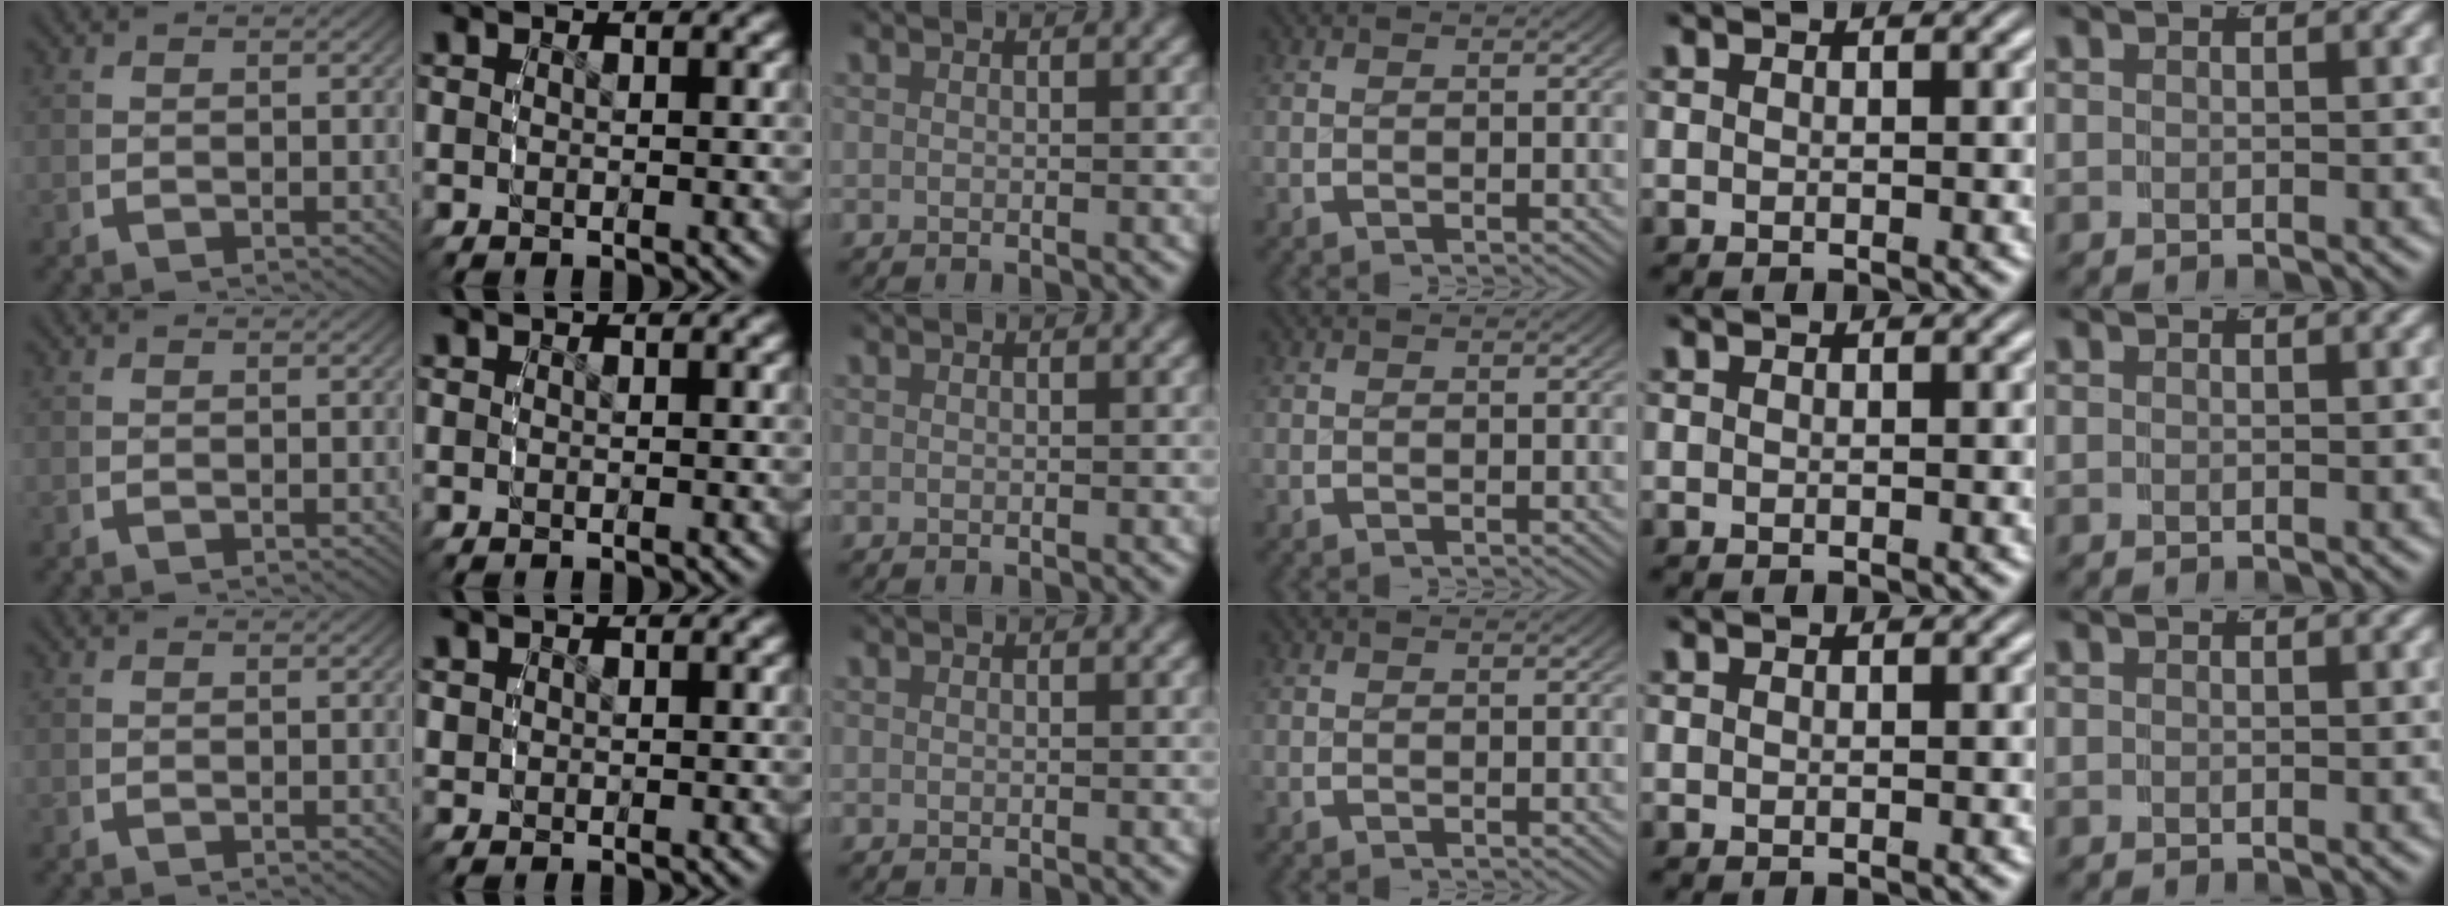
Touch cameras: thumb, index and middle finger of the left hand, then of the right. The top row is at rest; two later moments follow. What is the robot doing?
{"motion": "grasp_and_lifting", "object": "bottle cap"}